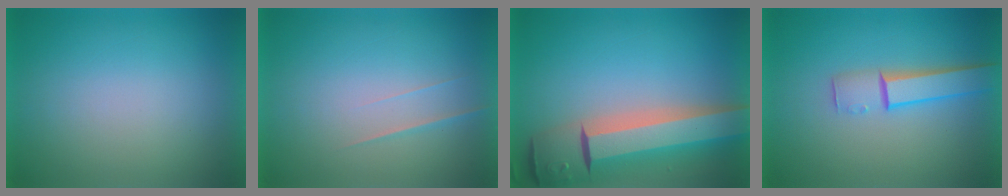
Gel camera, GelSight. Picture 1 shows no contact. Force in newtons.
{"total": 1.7}
{"total": 12.3}
{"total": 4.5}